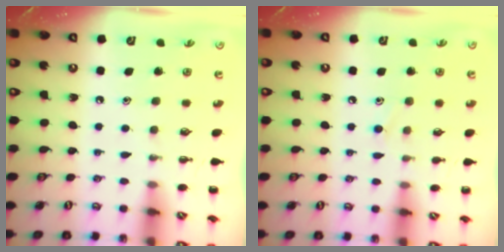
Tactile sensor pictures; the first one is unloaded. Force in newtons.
{"total": 7.1, "press": 6.7, "slide": 2.4}